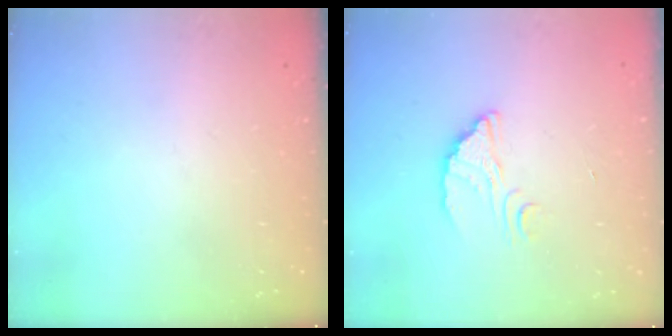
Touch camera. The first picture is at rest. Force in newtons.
{"total": 2.9, "press": 2.9, "slide": 0.0}